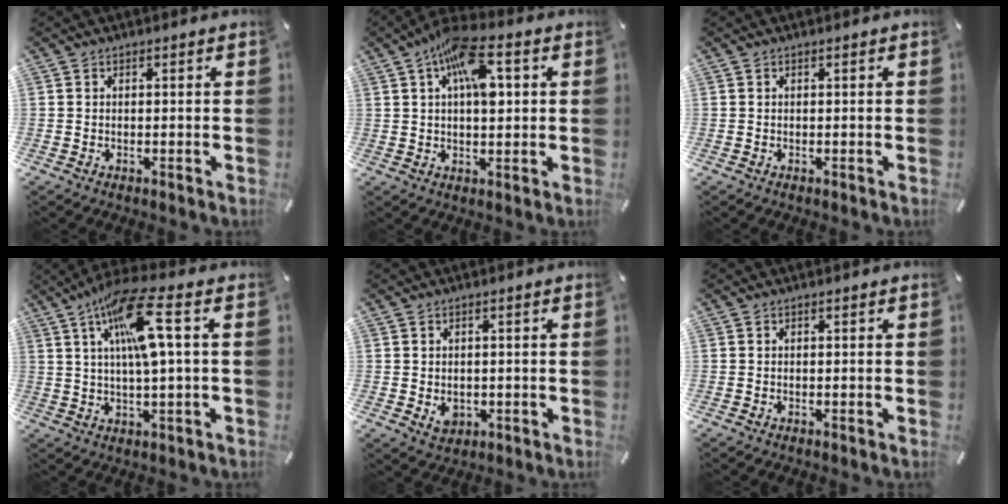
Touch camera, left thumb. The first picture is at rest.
{"total": 12.4, "force": [3.7, 5.9, 10.2], "torque": [-0.170, -0.002, 0.061]}
{"total": 0.0}
{"total": 14.4, "force": [5.0, 2.3, 13.3], "torque": [-0.260, -0.007, 0.077]}
{"total": 3.3, "force": [-0.4, 2.8, 1.7], "torque": [-0.011, -0.002, -0.006]}
{"total": 0.0}